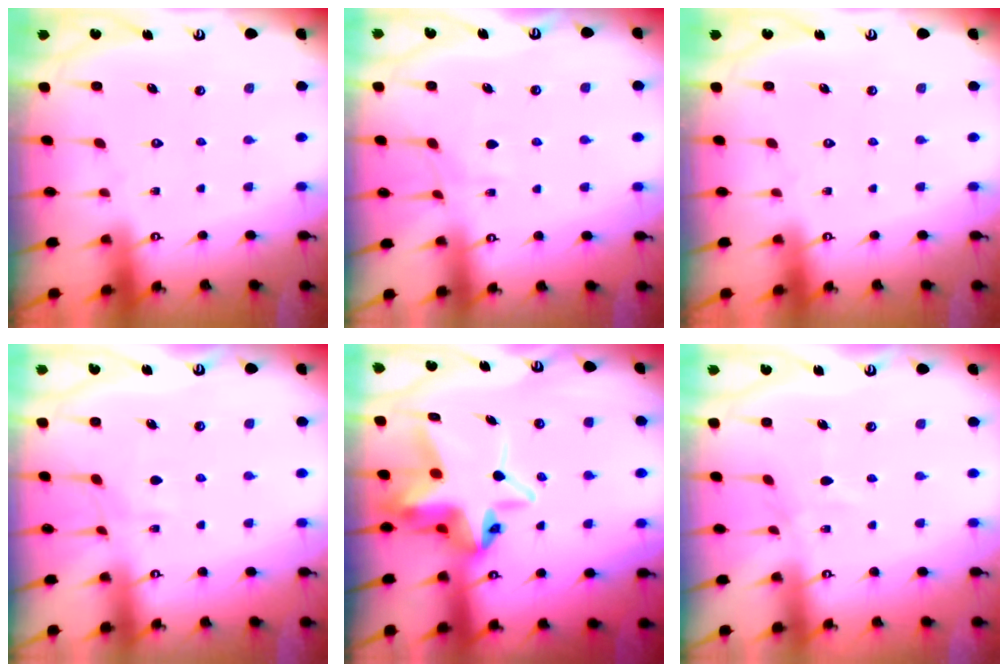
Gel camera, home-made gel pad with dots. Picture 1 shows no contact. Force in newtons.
{"total": 4.6, "press": 4.5, "slide": 0.5}
{"total": 0.0}
{"total": 4.6, "press": 4.5, "slide": 0.5}
{"total": 11.5, "press": 11.3, "slide": 2.0}
{"total": 2.9, "press": 2.9, "slide": 0.4}